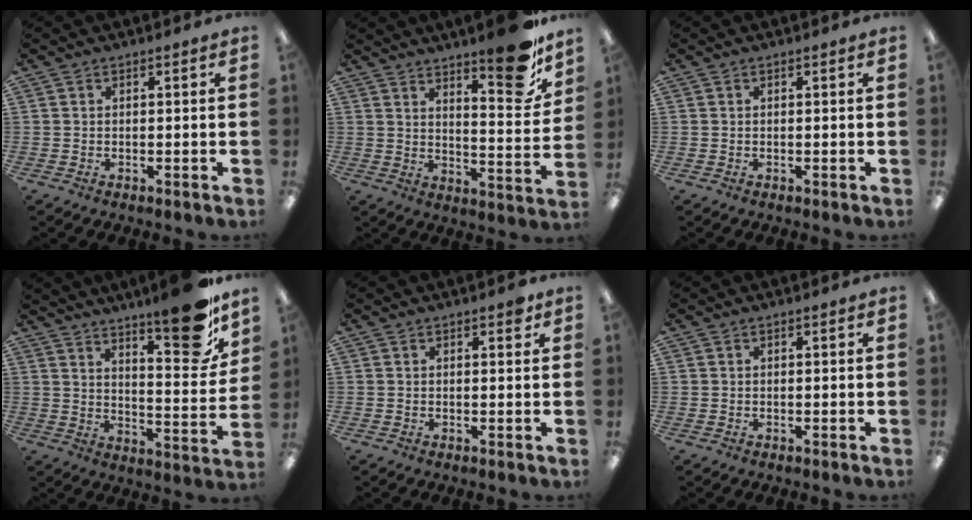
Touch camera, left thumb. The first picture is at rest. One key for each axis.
{"total": 13.6, "fx": 10.4, "fy": 3.2, "fz": 8.1, "tx": -0.099, "ty": -0.080, "tz": 0.169}
{"total": 0.0}
{"total": 16.9, "fx": 12.1, "fy": 4.5, "fz": 10.9, "tx": -0.146, "ty": -0.083, "tz": 0.191}
{"total": 1.7, "fx": 1.0, "fy": 0.6, "fz": 1.2, "tx": -0.010, "ty": -0.003, "tz": 0.014}
{"total": 0.0}